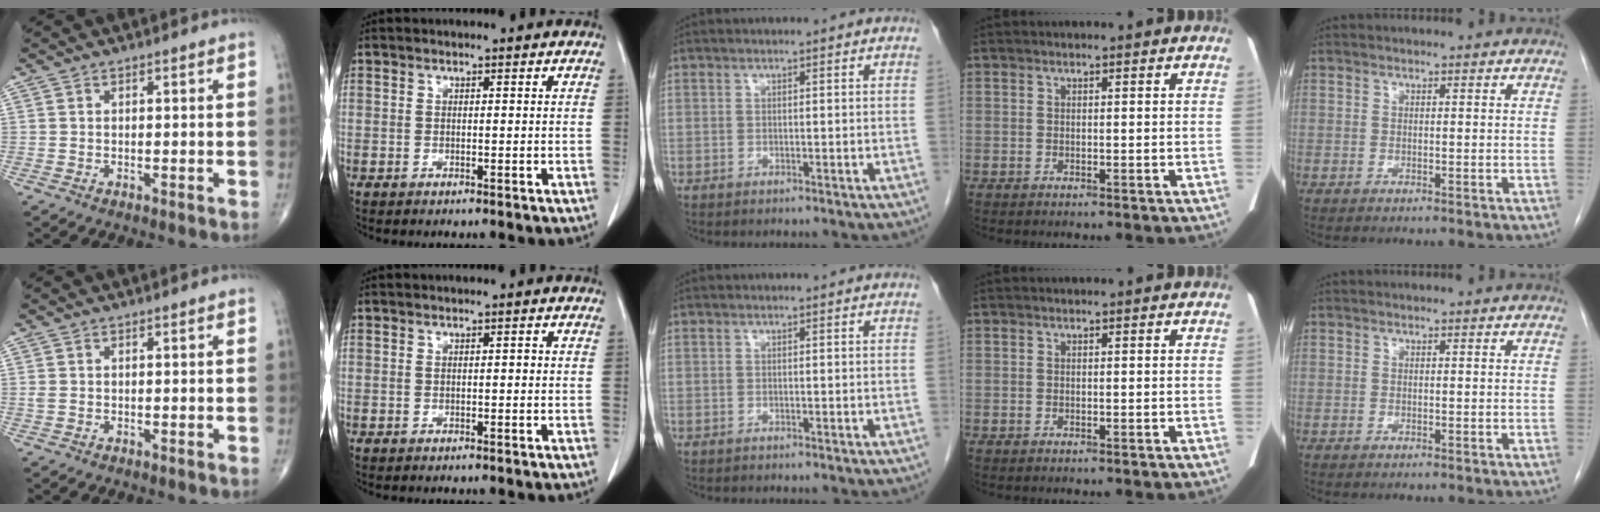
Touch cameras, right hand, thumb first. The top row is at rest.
{"thumb": {"total": 0.9, "force": [0.0, 0.7, 0.6], "torque": [-0.020, 0.005, 0.001]}, "index": {"total": 0.9, "force": [0.1, 0.3, 0.8], "torque": [-0.013, 0.003, 0.003]}}